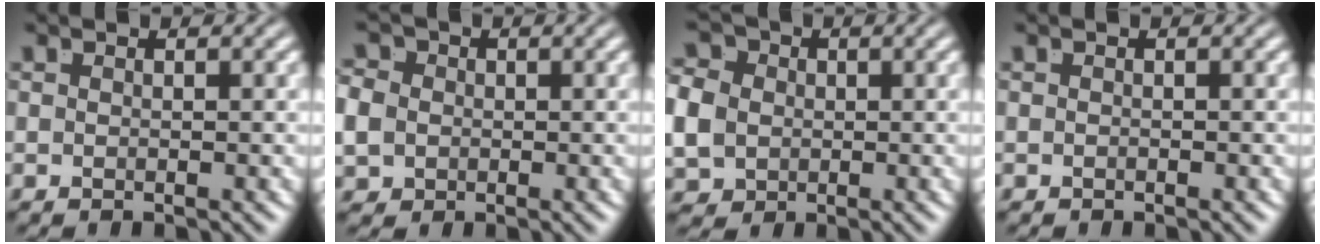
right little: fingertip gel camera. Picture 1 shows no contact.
{"total": 4.0, "force": [0.0, 3.6, 1.7], "torque": [-0.050, -0.014, 0.000]}
{"total": 6.0, "force": [0.3, 5.2, 2.9], "torque": [-0.069, -0.018, 0.009]}
{"total": 0.5, "force": [-0.3, -0.5, -0.1], "torque": [0.002, -0.006, -0.001]}